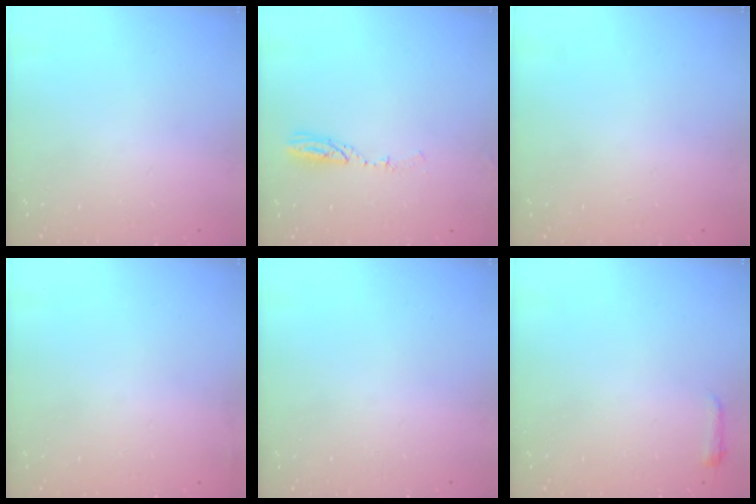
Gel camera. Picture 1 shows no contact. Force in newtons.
{"total": 4.8, "press": 4.7, "slide": 1.0}
{"total": 0.0}
{"total": 2.9, "press": 2.4, "slide": 1.6}
{"total": 0.0}
{"total": 3.0, "press": 2.9, "slide": 0.6}